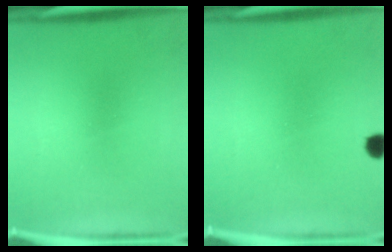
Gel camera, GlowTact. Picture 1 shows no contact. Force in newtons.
{"total": 2.1}